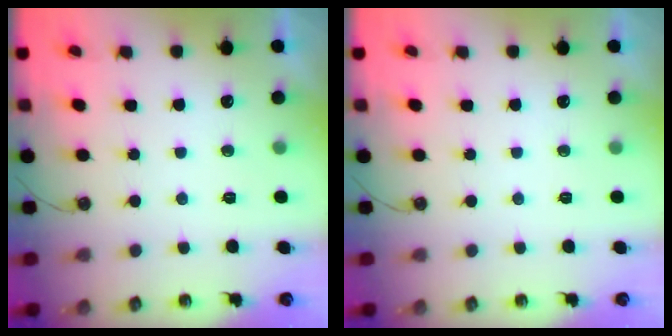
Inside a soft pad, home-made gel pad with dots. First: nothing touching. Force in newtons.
{"total": 0.0}